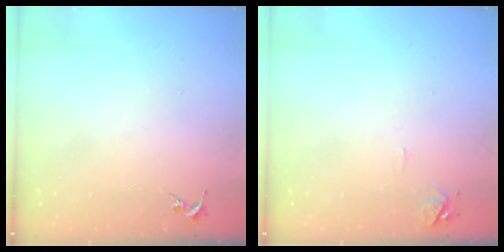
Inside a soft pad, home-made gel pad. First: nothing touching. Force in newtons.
{"total": 6.3, "press": 6.3, "slide": 0.7}